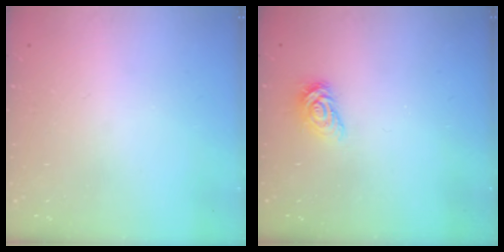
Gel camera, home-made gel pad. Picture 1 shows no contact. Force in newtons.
{"total": 4.4, "press": 4.4, "slide": 0.2}